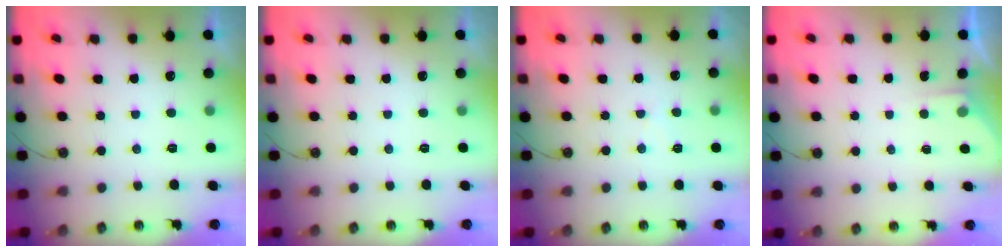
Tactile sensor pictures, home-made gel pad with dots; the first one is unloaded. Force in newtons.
{"total": 1.0, "press": 0.4, "slide": 1.0}
{"total": 5.9, "press": 5.9, "slide": 0.6}
{"total": 3.0, "press": 2.9, "slide": 0.5}